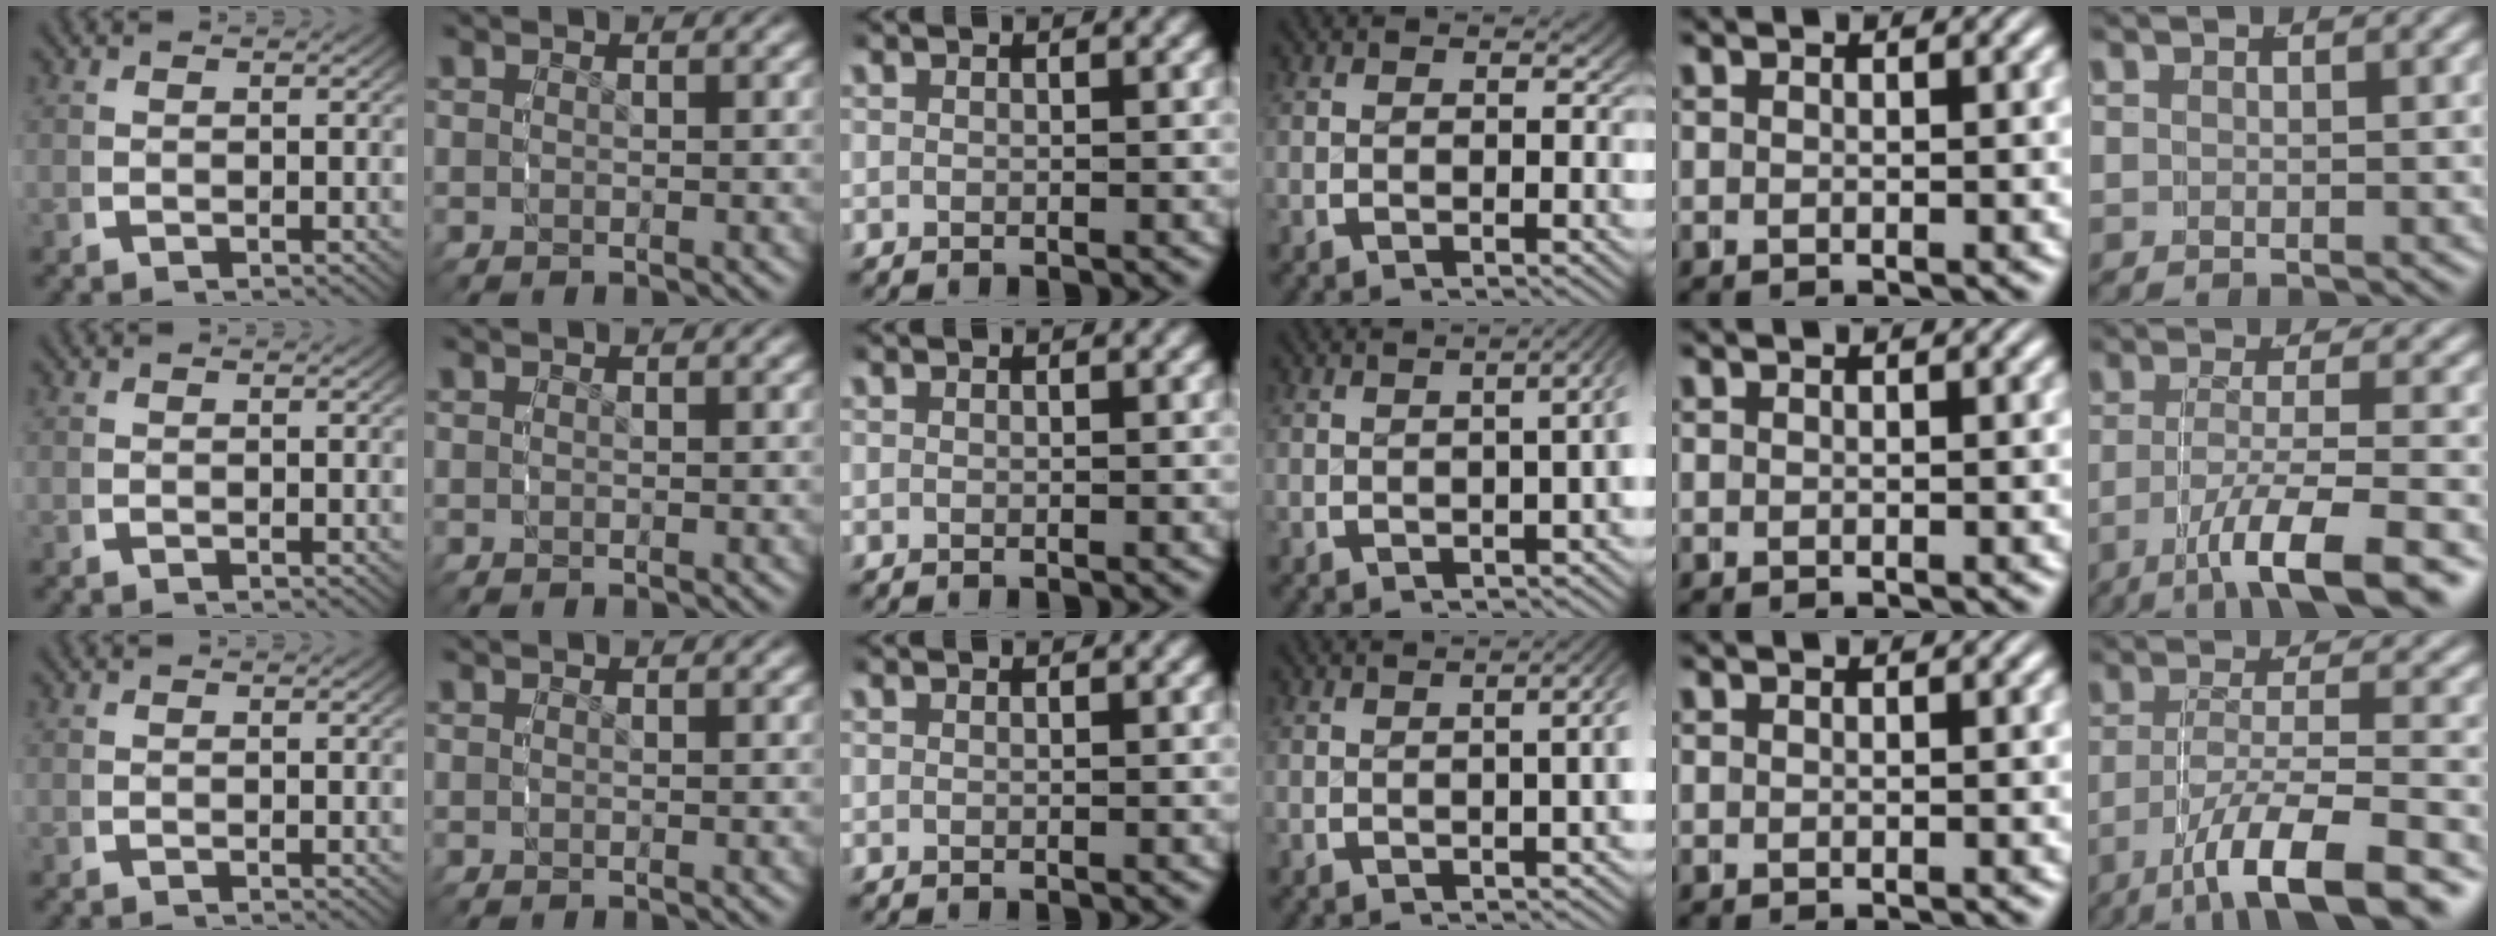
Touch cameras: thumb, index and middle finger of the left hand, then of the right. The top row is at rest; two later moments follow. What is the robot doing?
{"motion": "grasp_and_lifting", "object": "dispenser bottle"}